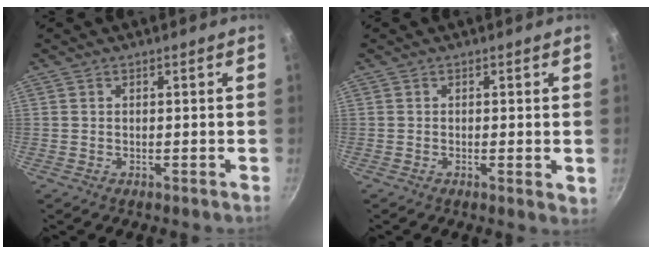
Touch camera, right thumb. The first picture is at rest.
{"total": 2.1, "force": [-0.1, 0.7, 1.9], "torque": [-0.025, -0.006, -0.004]}